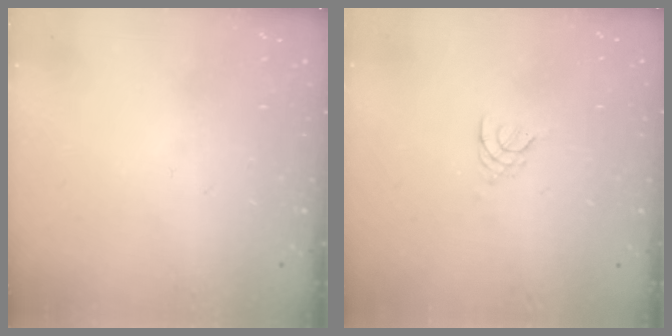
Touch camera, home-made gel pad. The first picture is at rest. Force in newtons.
{"total": 2.0, "press": 1.9, "slide": 0.4}